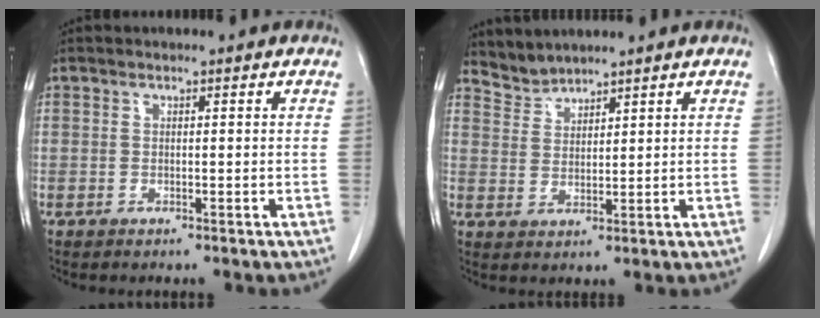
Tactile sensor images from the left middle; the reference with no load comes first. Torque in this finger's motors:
{"motor_torque": [-0.10, -0.54, -0.07, -0.04]}